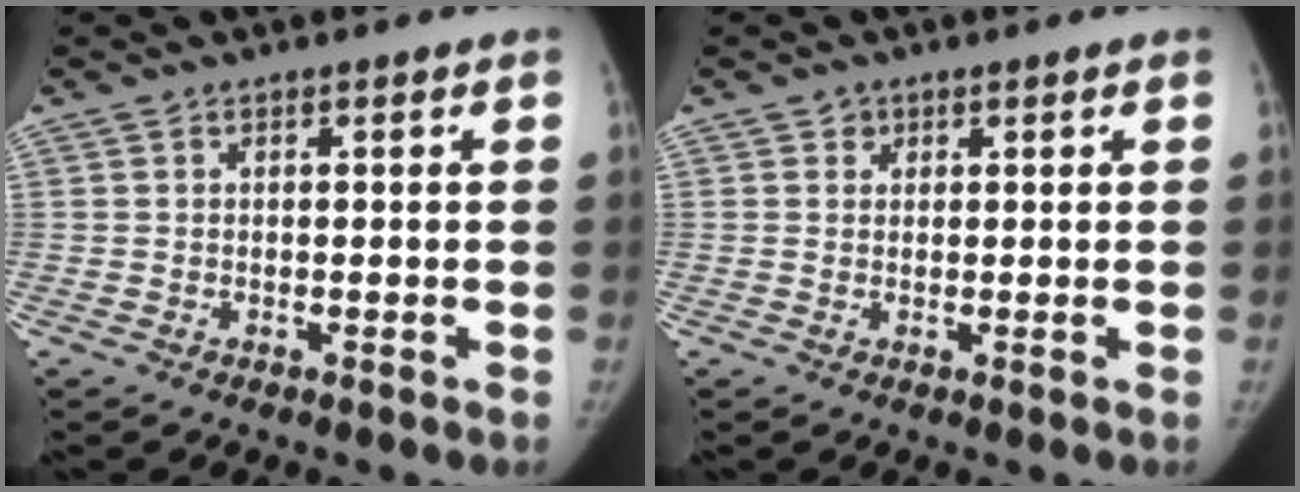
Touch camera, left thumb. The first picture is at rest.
{"total": 1.3, "force": [0.6, 1.1, 0.1], "torque": [0.015, -0.001, 0.005]}